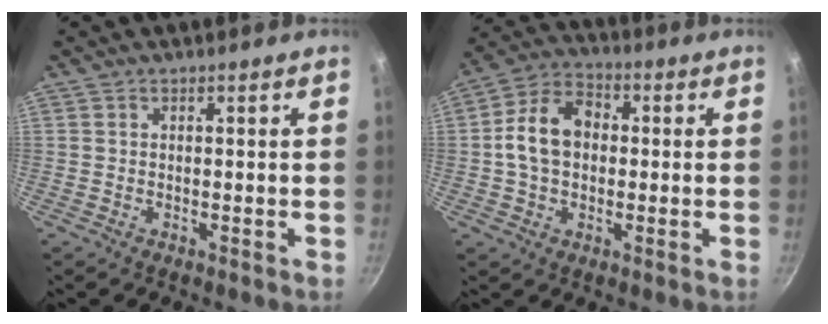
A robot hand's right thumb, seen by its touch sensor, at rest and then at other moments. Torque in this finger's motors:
{"motor_torque": [1.61, 1.79, 0.94, -0.62, 0.20]}